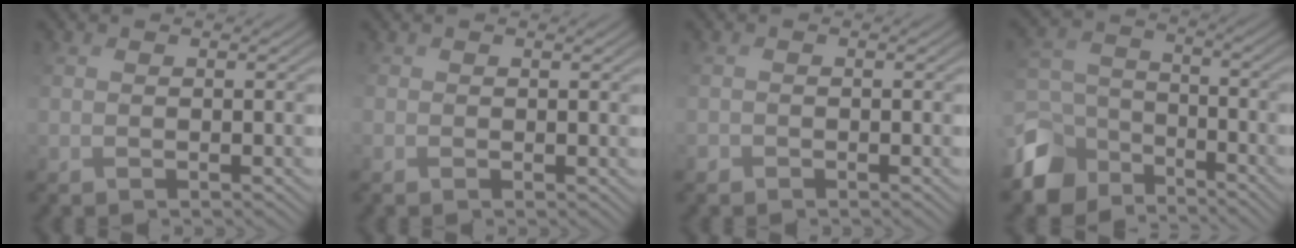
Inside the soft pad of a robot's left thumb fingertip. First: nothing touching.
{"total": 0.8, "force": [-0.4, 0.7, -0.1], "torque": [-0.004, -0.007, -0.008]}
{"total": 0.9, "force": [-0.7, 0.1, -0.5], "torque": [0.009, -0.005, -0.013]}
{"total": 9.4, "force": [-6.7, 5.7, 3.2], "torque": [-0.097, -0.011, -0.143]}